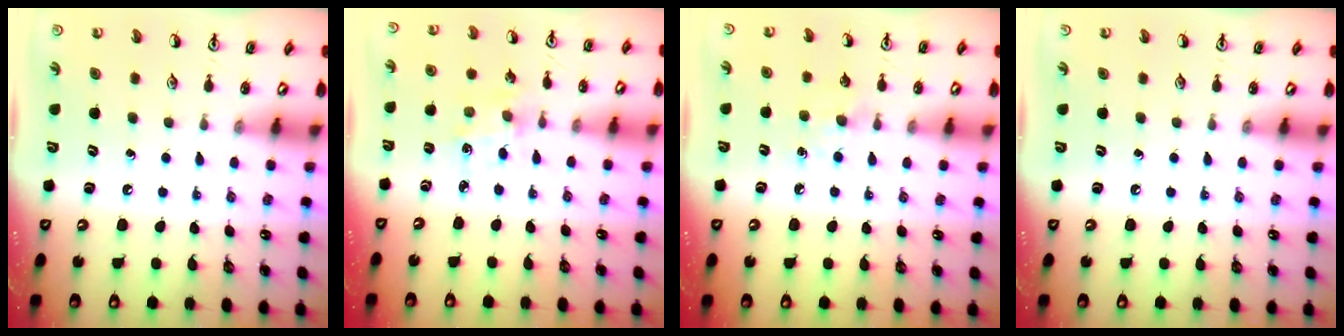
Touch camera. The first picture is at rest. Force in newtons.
{"total": 1.5, "press": 1.5, "slide": 0.1}
{"total": 5.0, "press": 4.9, "slide": 0.6}
{"total": 0.0}